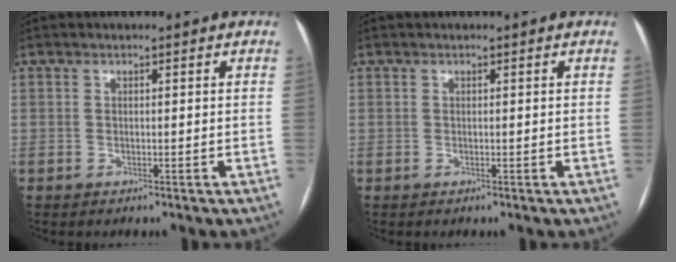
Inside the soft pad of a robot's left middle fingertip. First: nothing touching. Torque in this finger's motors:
{"motor_torque": [-0.20, 0.05, 0.01, 0.02]}